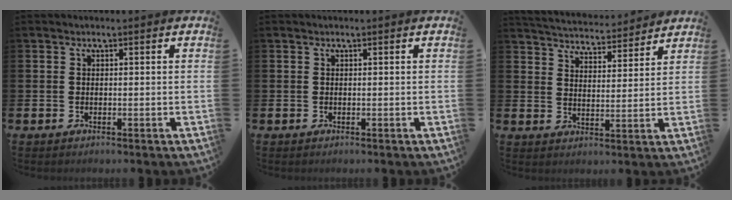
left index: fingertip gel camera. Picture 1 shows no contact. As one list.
[{"total": 0.0}, {"total": 5.1, "force": [5.1, 0.6, 0.1], "torque": [-0.018, -0.040, 0.089]}]